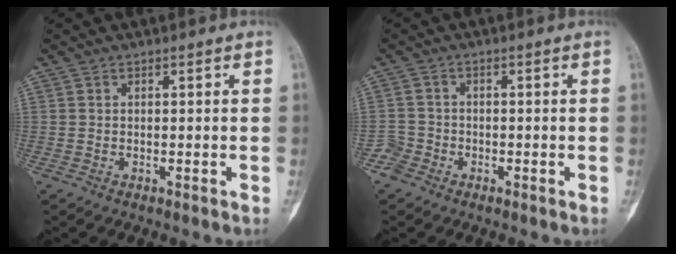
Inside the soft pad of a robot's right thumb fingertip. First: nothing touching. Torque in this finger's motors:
{"motor_torque": [0.66, -0.45, 0.26, -0.13, 0.01]}